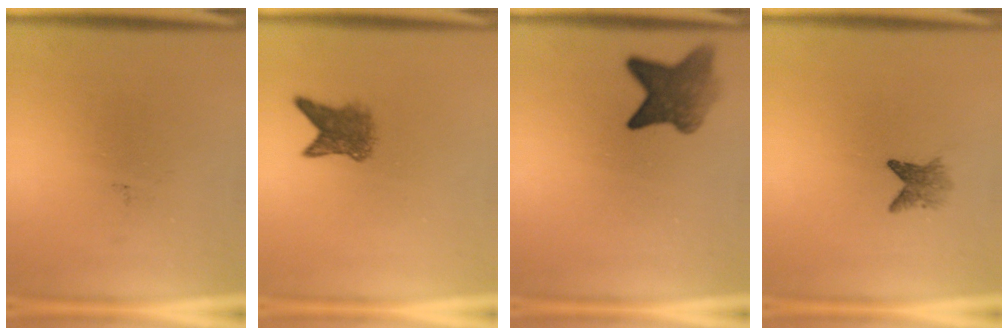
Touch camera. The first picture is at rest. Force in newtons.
{"total": 4.2}
{"total": 6.2}
{"total": 2.5}